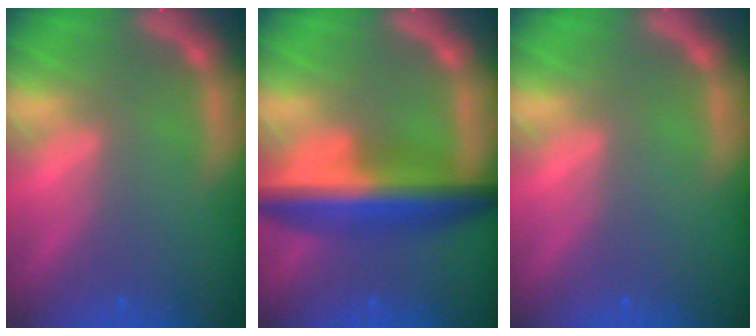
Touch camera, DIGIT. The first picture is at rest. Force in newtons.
{"total": 8.4}
{"total": 0.0}